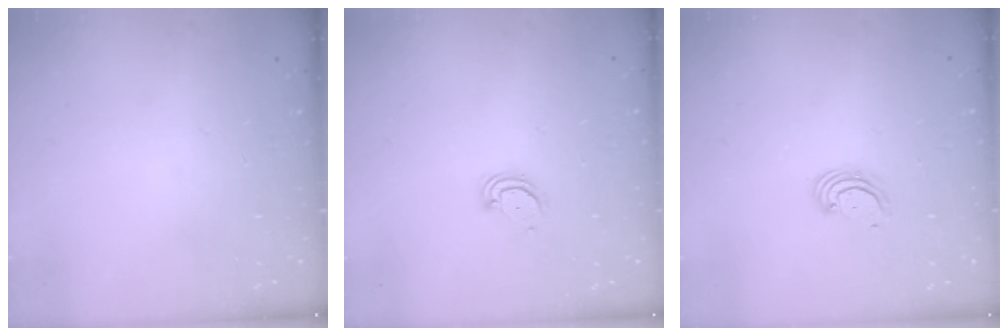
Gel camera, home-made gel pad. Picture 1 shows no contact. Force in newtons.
{"total": 3.0, "press": 3.0, "slide": 0.2}
{"total": 2.5, "press": 2.5, "slide": 0.3}